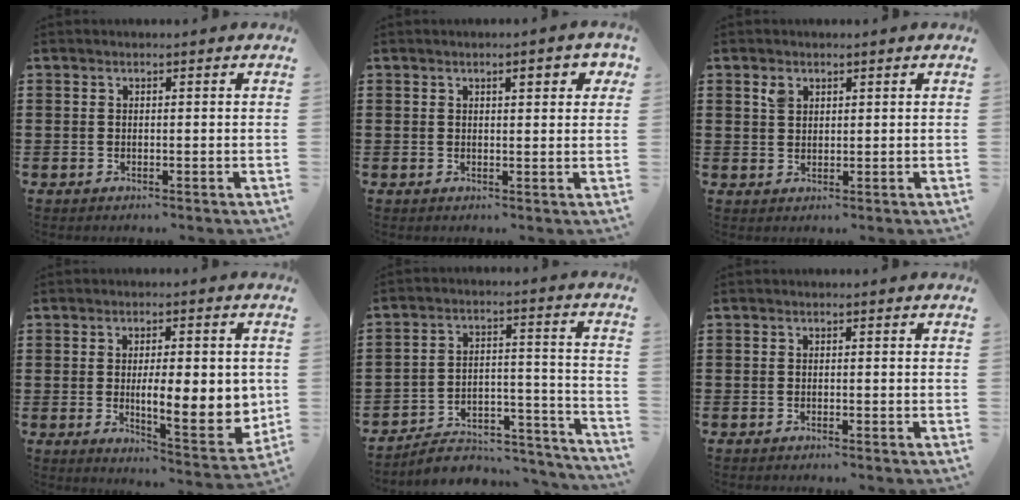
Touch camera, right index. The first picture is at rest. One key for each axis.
{"total": 2.6, "fx": 1.1, "fy": 0.7, "fz": 2.2, "tx": -0.029, "ty": 0.000, "tz": 0.012}
{"total": 1.8, "fx": 1.3, "fy": 1.1, "fz": 0.8, "tx": -0.019, "ty": 0.002, "tz": 0.025}
{"total": 10.4, "fx": -0.3, "fy": 3.2, "fz": 9.9, "tx": -0.136, "ty": -0.012, "tz": -0.002}
{"total": 6.6, "fx": -6.0, "fy": 1.9, "fz": 1.9, "tx": -0.032, "ty": 0.014, "tz": -0.115}
{"total": 0.7, "fx": -0.7, "fy": -0.1, "fz": 0.1, "tx": -0.004, "ty": -0.003, "tz": -0.013}